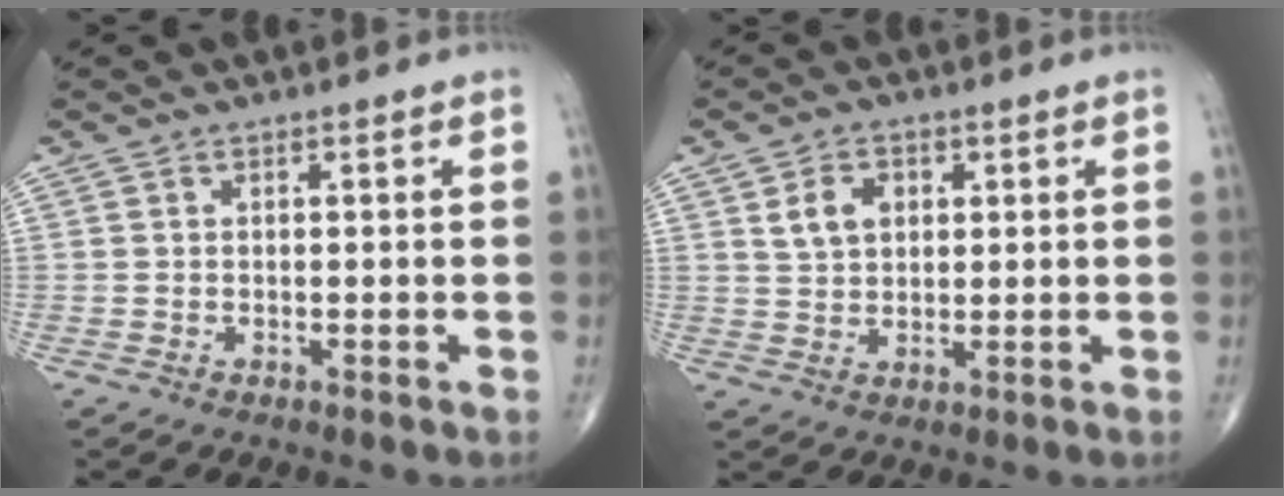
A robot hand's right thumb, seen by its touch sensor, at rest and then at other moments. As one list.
[{"total": 5.6, "force": [1.9, 4.1, 3.4], "torque": [-0.039, -0.006, 0.035]}]